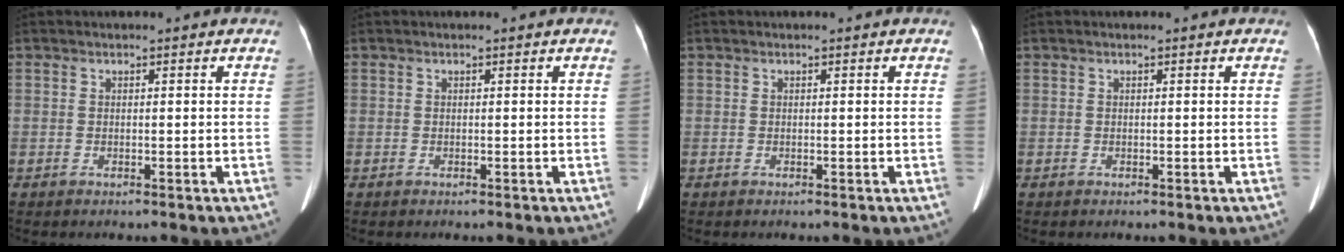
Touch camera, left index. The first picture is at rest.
{"total": 0.0}
{"total": 0.0}
{"total": 0.0}